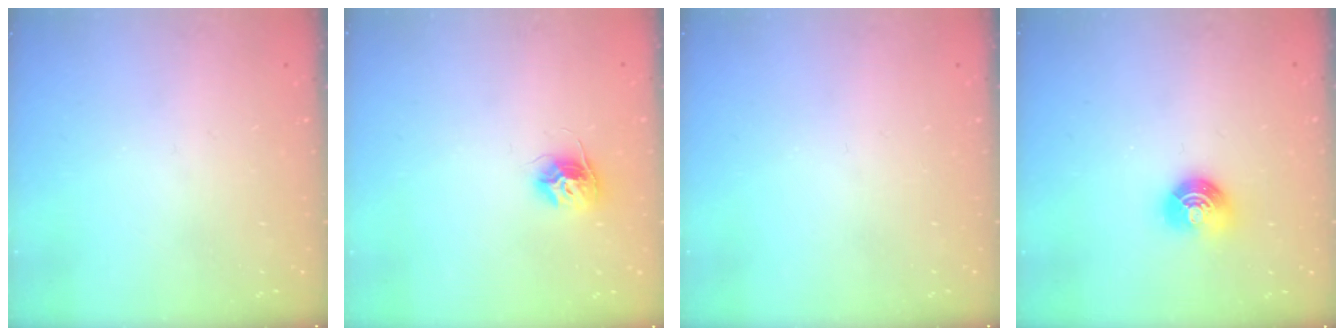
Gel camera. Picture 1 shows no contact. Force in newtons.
{"total": 9.3, "press": 9.3, "slide": 0.5}
{"total": 0.0}
{"total": 8.1, "press": 8.0, "slide": 1.1}